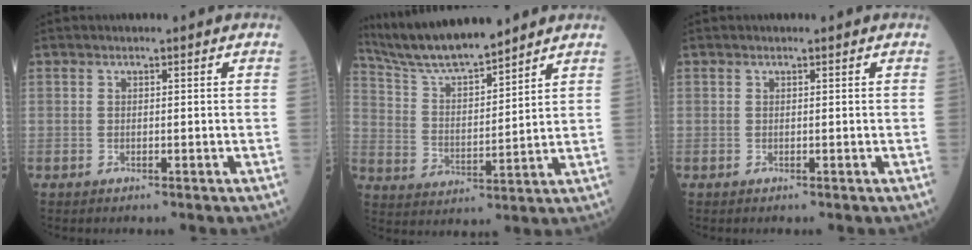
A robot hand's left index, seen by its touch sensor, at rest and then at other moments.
{"total": 12.4, "force": [11.3, 0.9, 4.9], "torque": [-0.101, 0.012, 0.213]}
{"total": 0.0}